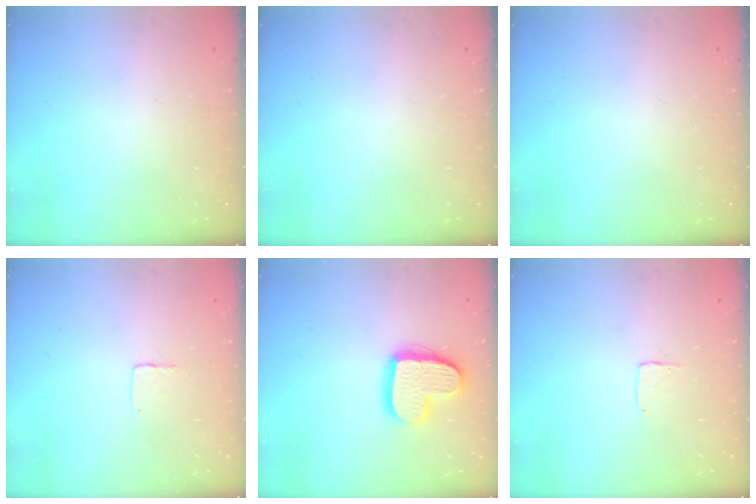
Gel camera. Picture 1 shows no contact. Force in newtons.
{"total": 0.0}
{"total": 0.0}
{"total": 2.7, "press": 2.7, "slide": 0.1}
{"total": 14.9, "press": 14.8, "slide": 1.1}
{"total": 3.5, "press": 3.5, "slide": 0.2}